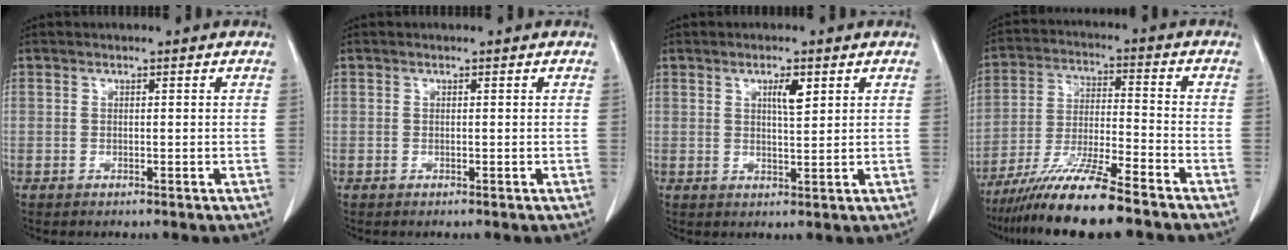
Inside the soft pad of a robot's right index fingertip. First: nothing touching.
{"total": 0.0}
{"total": 3.2, "force": [1.5, 0.6, 2.8], "torque": [-0.048, -0.001, 0.025]}
{"total": 12.7, "force": [-10.0, 0.2, 7.9], "torque": [-0.143, -0.026, -0.177]}